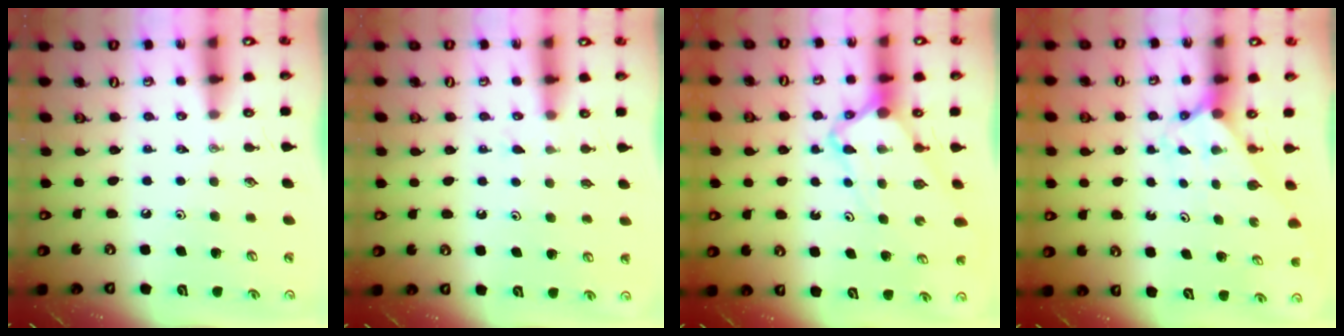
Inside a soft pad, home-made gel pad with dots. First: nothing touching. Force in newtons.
{"total": 6.4, "press": 6.4, "slide": 0.1}
{"total": 4.9, "press": 4.8, "slide": 0.6}
{"total": 2.0, "press": 2.0, "slide": 0.2}